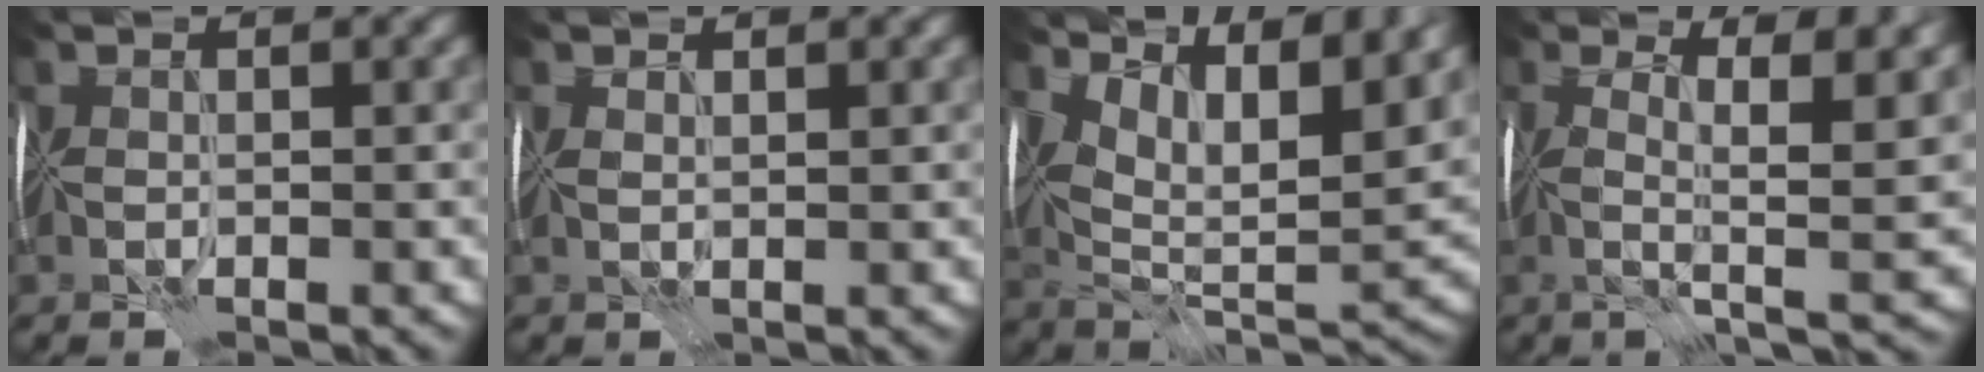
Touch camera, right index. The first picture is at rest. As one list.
[{"total": 1.0, "force": [0.9, 0.3, 0.3], "torque": [-0.008, 0.004, 0.017]}, {"total": 13.3, "force": [6.9, 5.8, 9.8], "torque": [-0.131, 0.014, 0.115]}, {"total": 10.2, "force": [2.2, 2.7, 9.6], "torque": [-0.128, 0.005, 0.031]}]